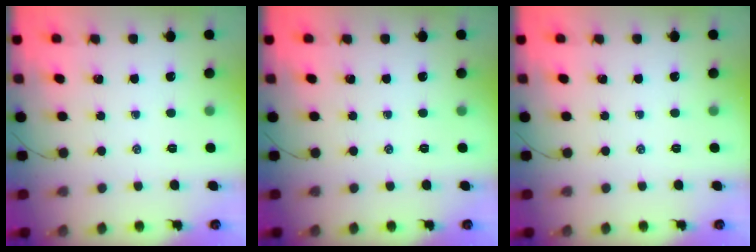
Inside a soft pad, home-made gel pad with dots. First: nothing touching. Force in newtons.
{"total": 0.0}
{"total": 0.0}